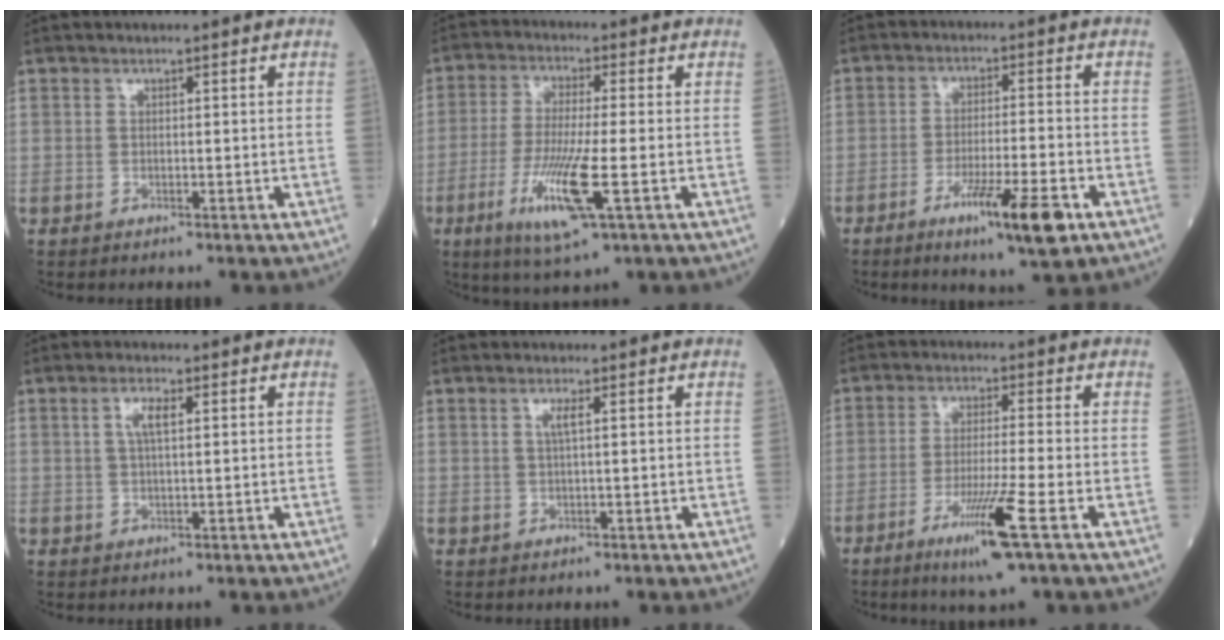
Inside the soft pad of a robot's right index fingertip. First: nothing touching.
{"total": 10.8, "force": [-3.7, 0.6, 10.2], "torque": [-0.207, -0.027, -0.069]}
{"total": 9.5, "force": [-5.1, 0.4, 8.0], "torque": [-0.134, -0.018, -0.081]}
{"total": 3.1, "force": [1.0, 0.6, 2.8], "torque": [-0.060, 0.005, 0.021]}
{"total": 1.6, "force": [0.5, -0.1, 1.5], "torque": [-0.035, 0.001, 0.009]}
{"total": 8.9, "force": [-4.3, -0.9, 7.7], "torque": [-0.142, -0.025, -0.079]}